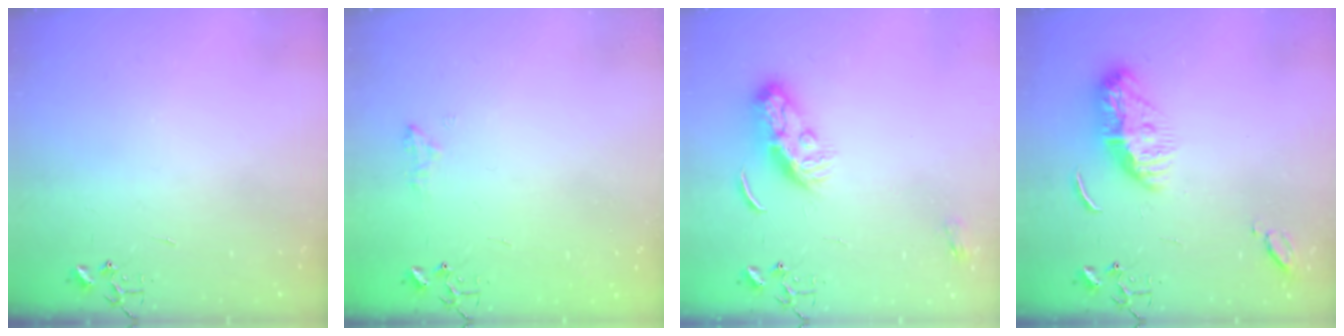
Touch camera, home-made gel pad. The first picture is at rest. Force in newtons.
{"total": 8.5, "press": 8.5, "slide": 0.6}
{"total": 8.8, "press": 8.8, "slide": 0.5}
{"total": 11.6, "press": 11.6, "slide": 1.0}